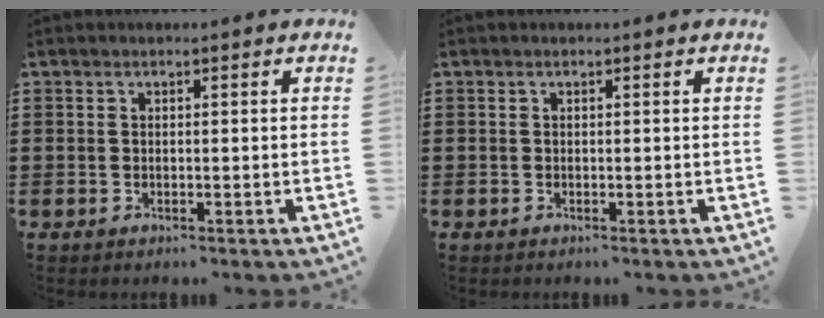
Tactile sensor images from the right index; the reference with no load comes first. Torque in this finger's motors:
{"motor_torque": [0.02, -0.01, 0.00, 0.01]}